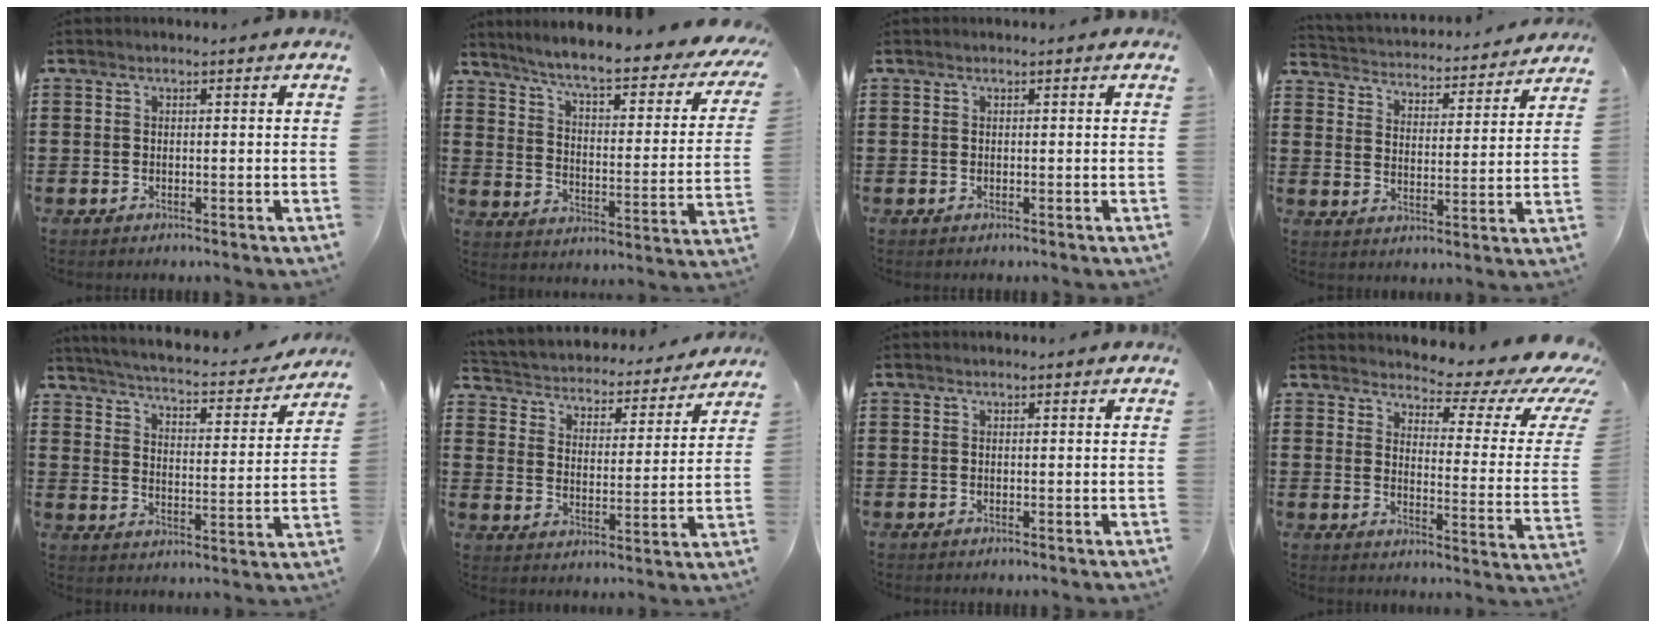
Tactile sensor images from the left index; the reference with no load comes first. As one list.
[{"total": 6.3, "force": [5.1, -0.2, 3.7], "torque": [-0.091, -0.042, 0.079]}, {"total": 0.0}, {"total": 3.1, "force": [3.1, 0.1, -0.2], "torque": [-0.019, -0.031, 0.045]}, {"total": 3.6, "force": [3.4, -0.1, 1.2], "torque": [-0.044, -0.032, 0.048]}, {"total": 3.0, "force": [3.0, 0.5, -0.1], "torque": [-0.021, -0.031, 0.041]}, {"total": 0.0}, {"total": 5.3, "force": [4.4, 1.0, 2.8], "torque": [-0.054, -0.041, 0.069]}]